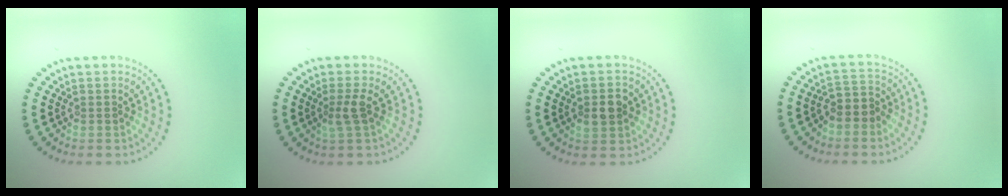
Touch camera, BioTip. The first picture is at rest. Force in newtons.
{"total": 1.9, "press": 1.3, "slide": 1.3}
{"total": 2.5, "press": 2.5, "slide": 0.2}
{"total": 2.3, "press": 1.9, "slide": 1.2}